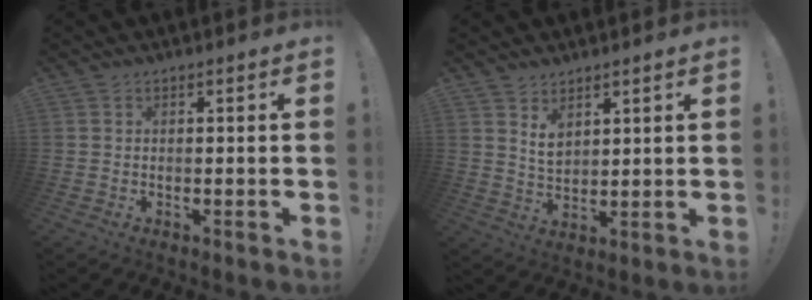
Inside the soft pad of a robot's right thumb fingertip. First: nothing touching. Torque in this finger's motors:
{"motor_torque": [-0.23, 0.36, -0.06, 0.18, 0.02]}